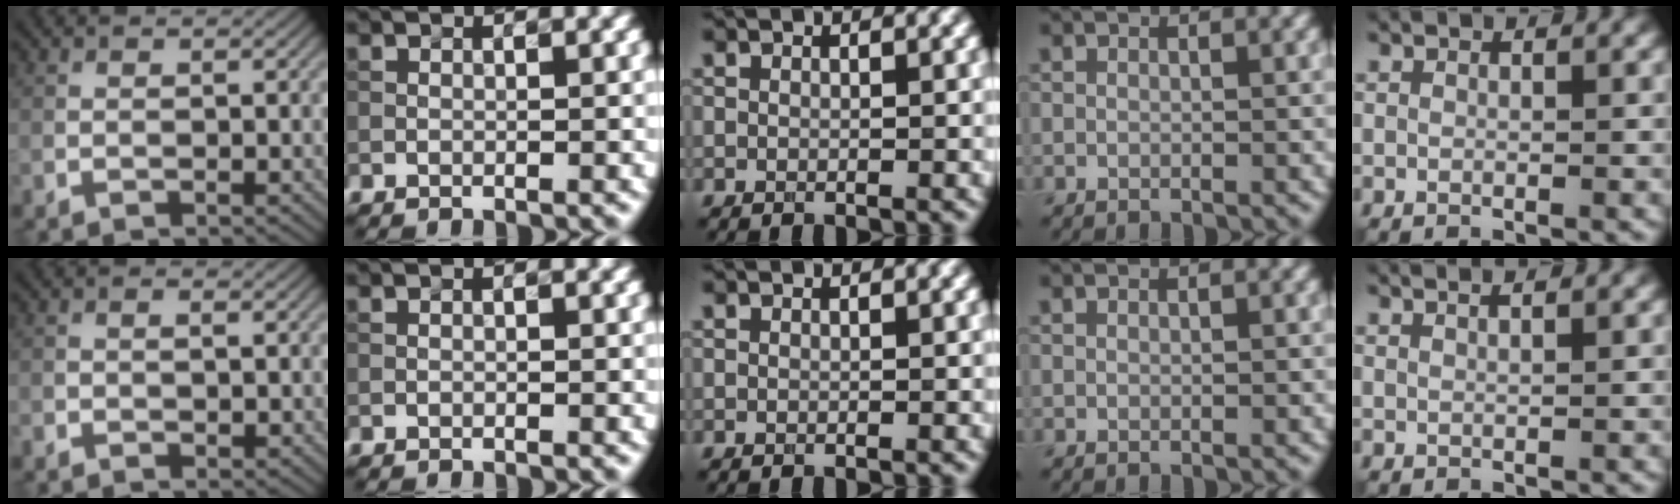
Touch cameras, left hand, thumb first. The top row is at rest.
{"thumb": {"total": 1.8, "force": [-0.5, 1.0, 1.4], "torque": [-0.025, -0.002, -0.006]}, "little": {"total": 1.9, "force": [1.3, 0.6, 1.2], "torque": [-0.001, 0.007, 0.000]}}